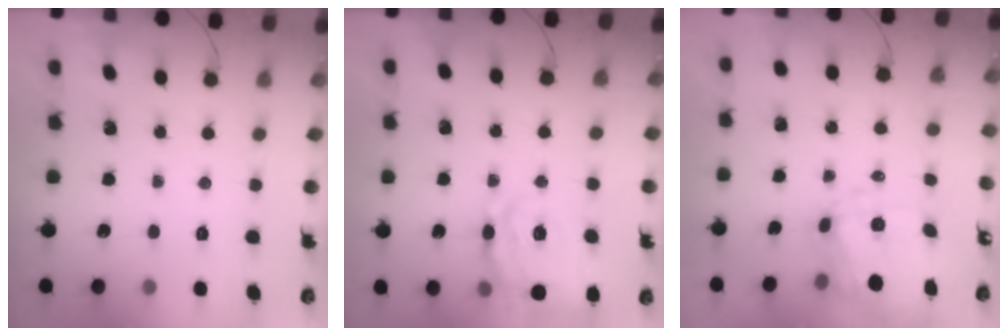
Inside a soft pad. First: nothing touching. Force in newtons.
{"total": 13.6, "press": 13.0, "slide": 4.2}
{"total": 12.9, "press": 12.5, "slide": 3.3}